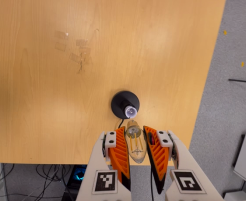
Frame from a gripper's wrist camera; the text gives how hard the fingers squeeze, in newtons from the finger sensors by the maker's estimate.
{"total": 19.9, "left": 21.5, "right": 18.3}